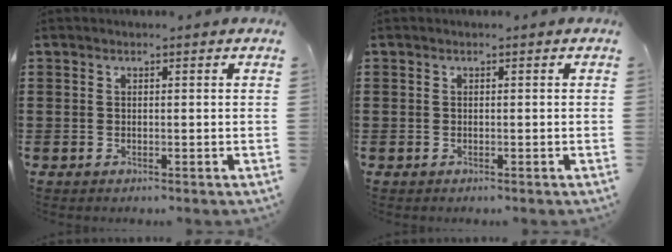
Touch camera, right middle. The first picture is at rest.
{"total": 0.0}